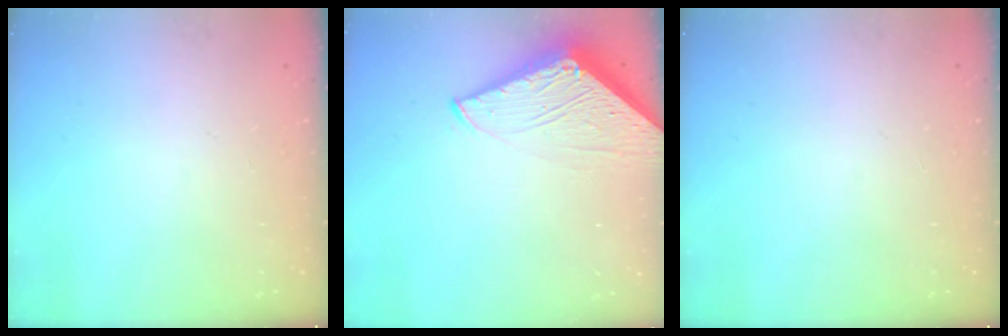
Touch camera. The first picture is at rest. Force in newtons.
{"total": 5.6, "press": 5.6, "slide": 0.5}
{"total": 0.0}